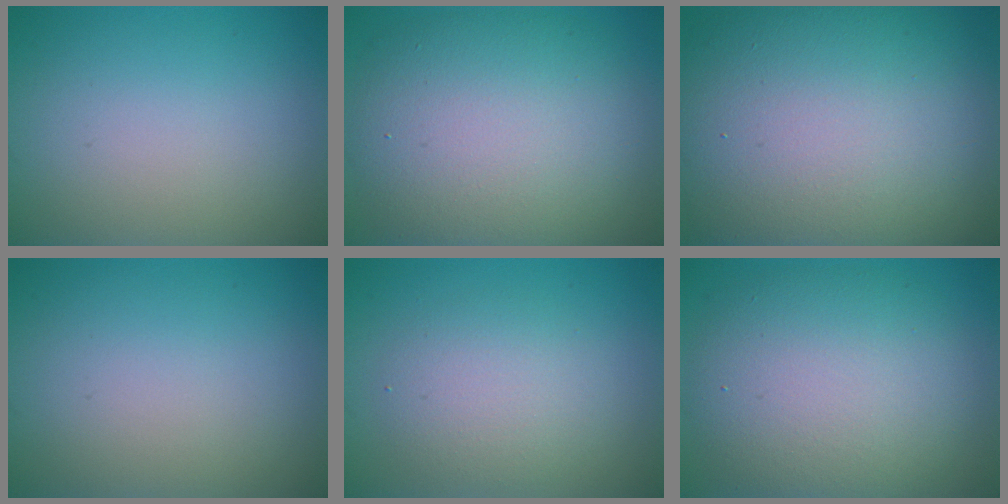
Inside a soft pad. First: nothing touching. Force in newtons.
{"total": 11.1, "press": 11.1, "slide": 0.6}
{"total": 16.9, "press": 16.9, "slide": 1.0}
{"total": 0.0}
{"total": 3.3, "press": 3.3, "slide": 0.3}
{"total": 10.5, "press": 10.5, "slide": 0.1}